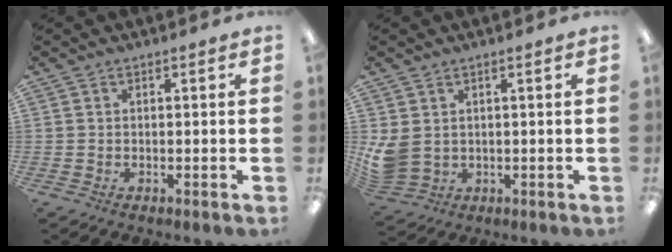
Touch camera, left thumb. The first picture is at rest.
{"total": 5.6, "force": [1.5, 4.5, 2.9], "torque": [-0.069, -0.008, 0.030]}